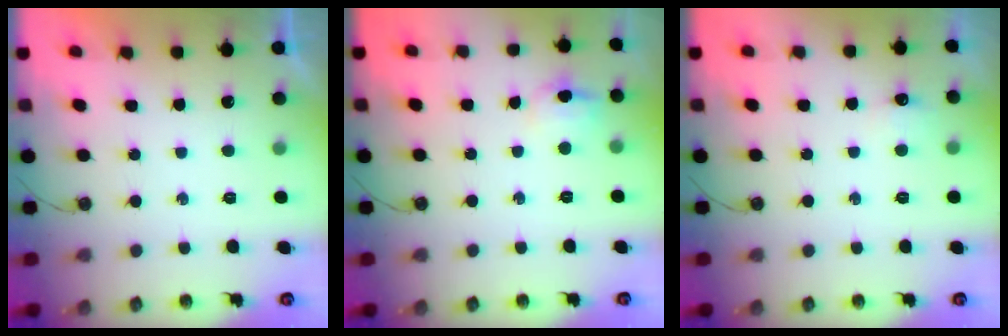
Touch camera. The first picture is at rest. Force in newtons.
{"total": 6.7, "press": 6.6, "slide": 1.2}
{"total": 4.3, "press": 4.2, "slide": 1.1}